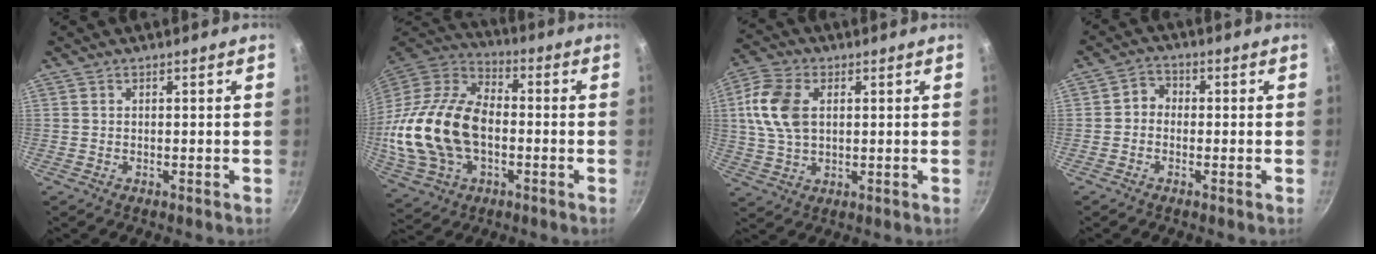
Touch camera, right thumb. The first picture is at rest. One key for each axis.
{"total": 23.6, "fx": -2.5, "fy": 15.2, "fz": 17.9, "tx": -0.339, "ty": 0.034, "tz": -0.046}
{"total": 11.0, "fx": 2.1, "fy": 7.0, "fz": 8.2, "tx": -0.157, "ty": 0.007, "tz": 0.035}
{"total": 2.6, "fx": -0.6, "fy": 2.2, "fz": 1.3, "tx": -0.013, "ty": 0.013, "tz": -0.023}